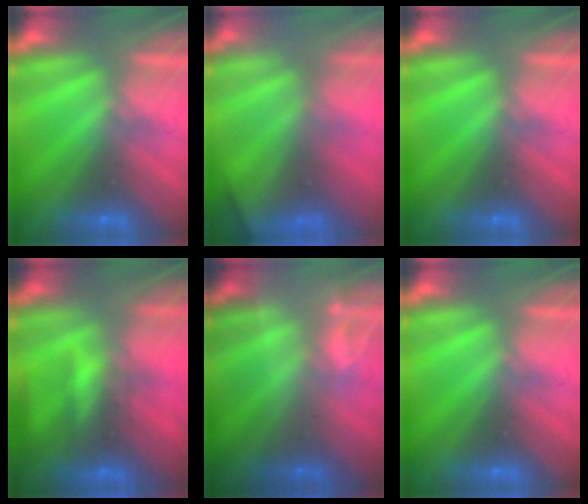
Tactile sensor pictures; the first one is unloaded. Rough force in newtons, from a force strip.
{"total": 6.4}
{"total": 0.0}
{"total": 5.5}
{"total": 1.8}
{"total": 0.0}